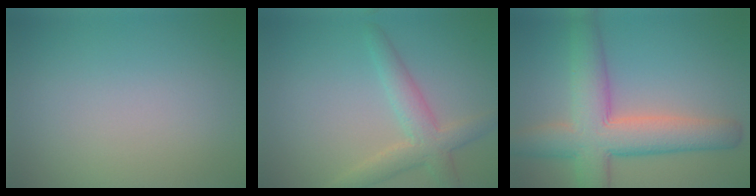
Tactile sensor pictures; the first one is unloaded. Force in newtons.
{"total": 3.8, "press": 3.8, "slide": 0.2}
{"total": 8.5, "press": 8.5, "slide": 0.4}